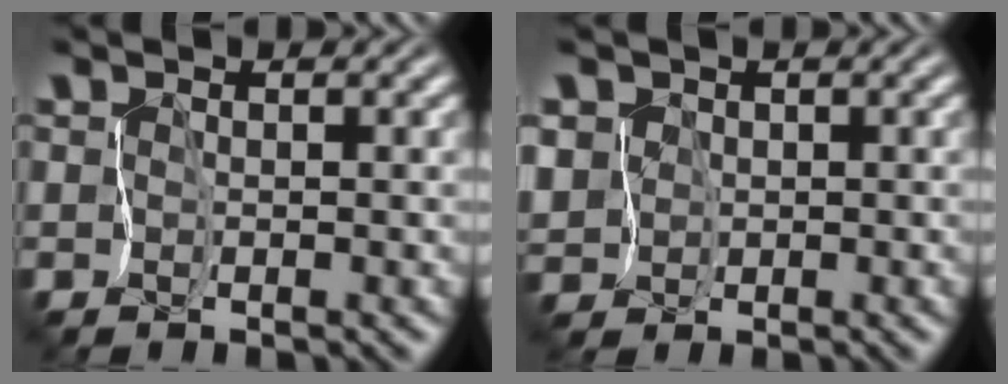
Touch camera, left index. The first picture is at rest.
{"total": 4.4, "force": [1.2, 4.0, 1.4], "torque": [-0.046, 0.023, 0.004]}